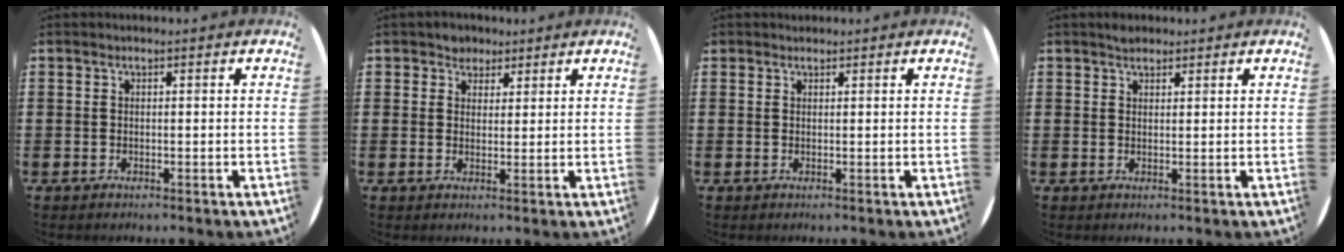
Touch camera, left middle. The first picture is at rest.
{"total": 2.4, "force": [1.9, 1.5, 0.1], "torque": [0.000, 0.004, 0.035]}
{"total": 0.6, "force": [0.5, 0.2, -0.1], "torque": [0.002, 0.003, 0.011]}
{"total": 1.4, "force": [1.3, 0.5, 0.2], "torque": [0.003, -0.002, 0.023]}